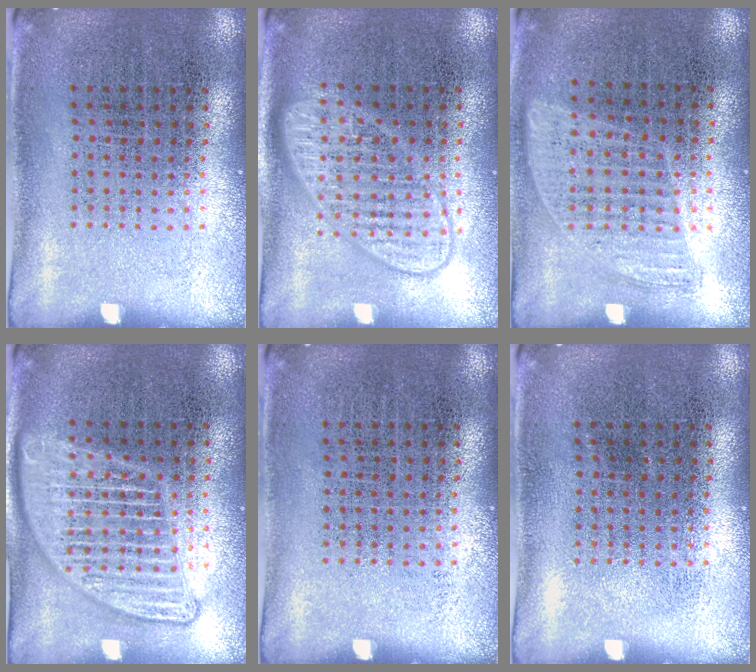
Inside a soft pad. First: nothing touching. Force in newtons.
{"total": 2.0, "press": 1.9, "slide": 0.3}
{"total": 0.9, "press": 0.8, "slide": 0.4}
{"total": 2.1, "press": 2.1, "slide": 0.2}
{"total": 0.0}
{"total": 0.0}